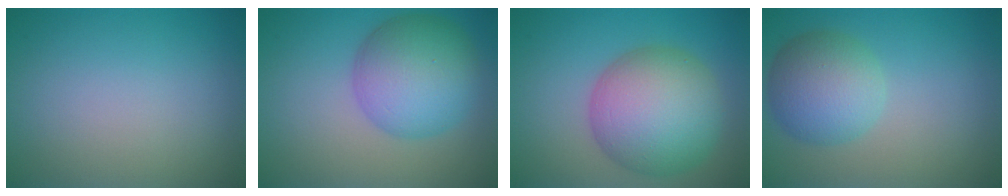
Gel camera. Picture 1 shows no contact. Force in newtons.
{"total": 7.8, "press": 7.8, "slide": 0.4}
{"total": 9.9, "press": 9.8, "slide": 0.5}
{"total": 5.5, "press": 5.5, "slide": 0.2}